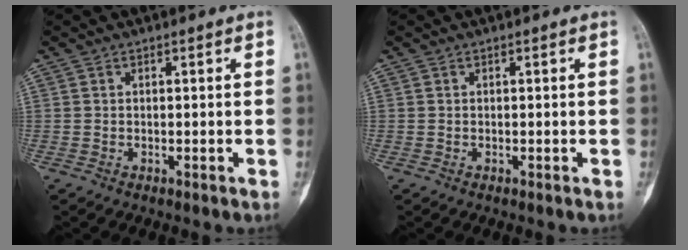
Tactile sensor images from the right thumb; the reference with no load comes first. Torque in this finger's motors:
{"motor_torque": [0.19, 0.18, 0.00, 0.00, 0.01]}